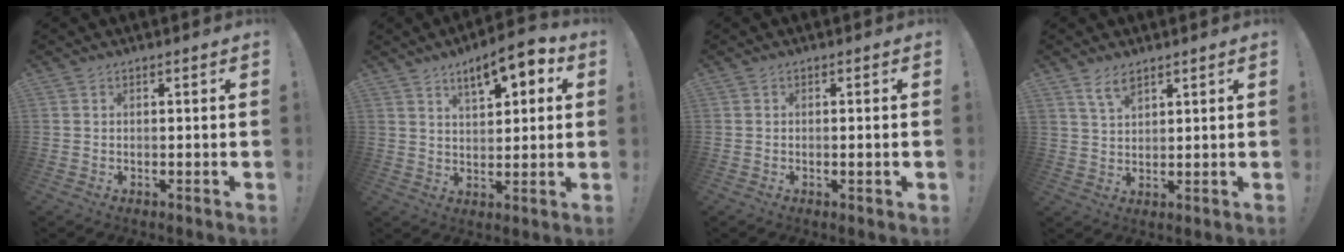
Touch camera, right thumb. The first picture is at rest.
{"total": 9.3, "force": [5.3, 3.6, 6.7], "torque": [-0.098, -0.027, 0.090]}
{"total": 1.4, "force": [-0.4, 0.1, 1.3], "torque": [-0.018, -0.002, -0.008]}
{"total": 5.1, "force": [3.7, 1.9, 2.9], "torque": [-0.051, -0.018, 0.068]}